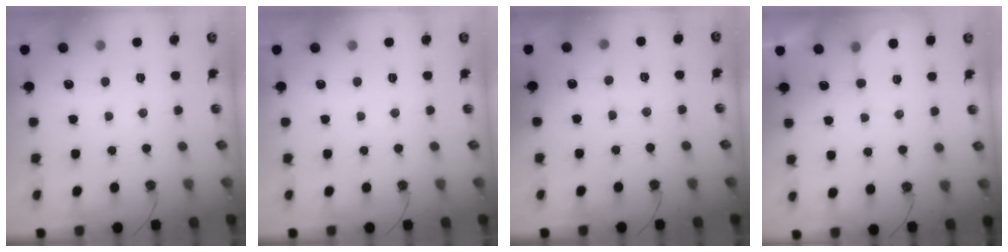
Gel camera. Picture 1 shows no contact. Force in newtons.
{"total": 0.0}
{"total": 2.6, "press": 2.6, "slide": 0.4}
{"total": 2.8, "press": 2.8, "slide": 0.3}